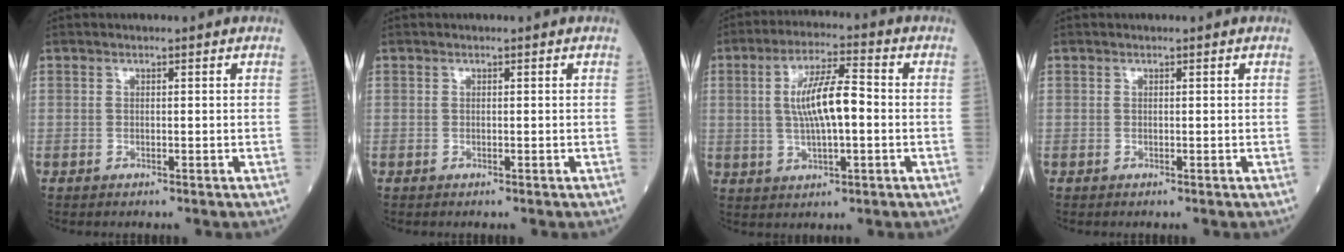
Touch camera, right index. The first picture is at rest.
{"total": 0.0}
{"total": 9.2, "force": [0.3, 2.1, 9.0], "torque": [-0.169, 0.015, 0.006]}
{"total": 0.0}